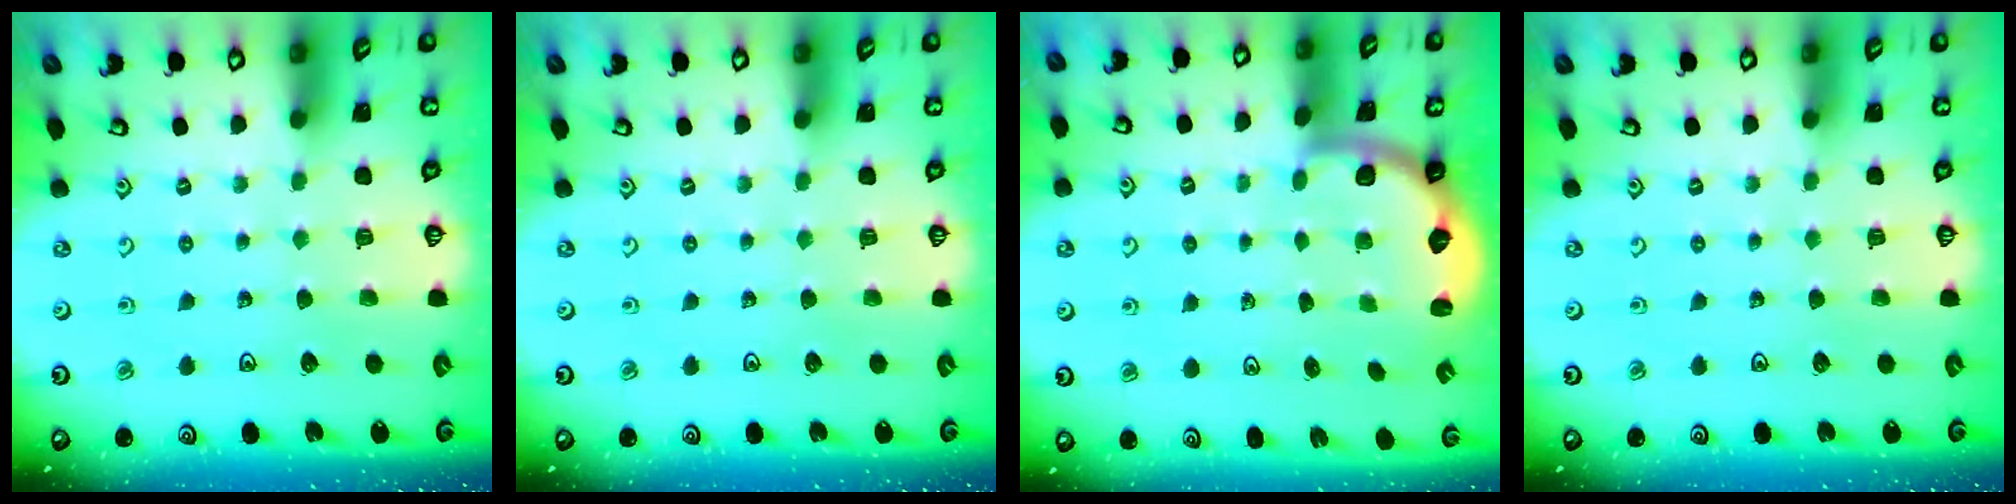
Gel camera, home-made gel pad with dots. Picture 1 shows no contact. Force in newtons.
{"total": 0.0}
{"total": 2.5, "press": 2.1, "slide": 1.4}
{"total": 0.0}